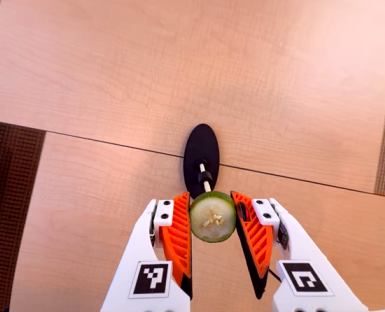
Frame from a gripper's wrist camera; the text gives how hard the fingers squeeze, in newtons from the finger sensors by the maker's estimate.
{"total": 11.5, "left": 12.7, "right": 10.2}